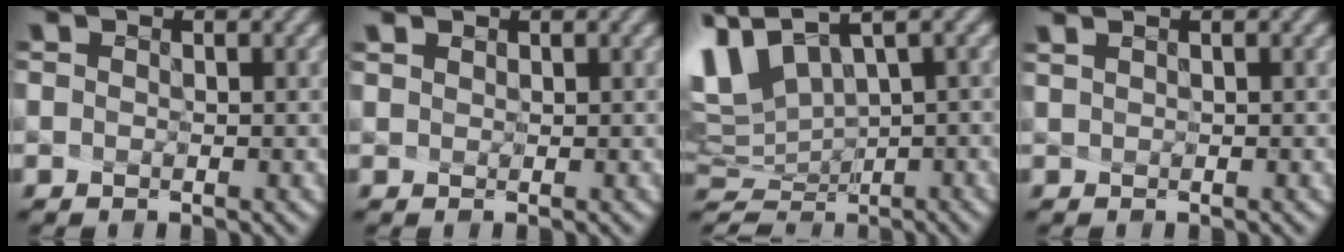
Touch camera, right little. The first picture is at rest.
{"total": 0.5, "force": [0.5, -0.1, 0.0], "torque": [-0.015, -0.008, 0.017]}
{"total": 4.4, "force": [1.7, 1.8, 3.6], "torque": [-0.112, -0.018, 0.061]}
{"total": 0.9, "force": [0.1, -0.7, -0.5], "torque": [-0.012, -0.012, 0.020]}